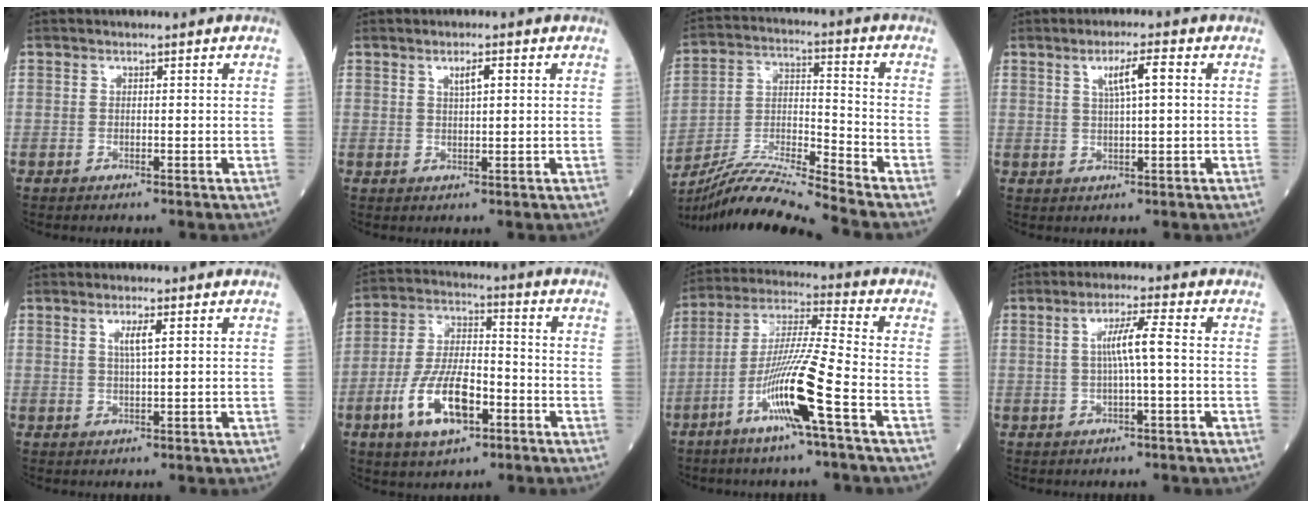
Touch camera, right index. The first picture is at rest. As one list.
[{"total": 2.2, "force": [1.0, 0.3, 1.9], "torque": [-0.036, 0.000, 0.018]}, {"total": 13.4, "force": [-12.5, -2.8, 4.0], "torque": [-0.074, 0.004, -0.234]}, {"total": 4.4, "force": [1.4, 0.3, 4.1], "torque": [-0.075, 0.005, 0.026]}, {"total": 2.8, "force": [1.1, 0.2, 2.6], "torque": [-0.051, -0.001, 0.019]}, {"total": 12.5, "force": [-5.0, 4.9, 10.4], "torque": [-0.213, 0.004, -0.089]}, {"total": 12.9, "force": [-5.5, -0.8, 11.6], "torque": [-0.228, -0.004, -0.108]}, {"total": 5.0, "force": [0.2, -0.3, 5.0], "torque": [-0.091, 0.008, 0.005]}]